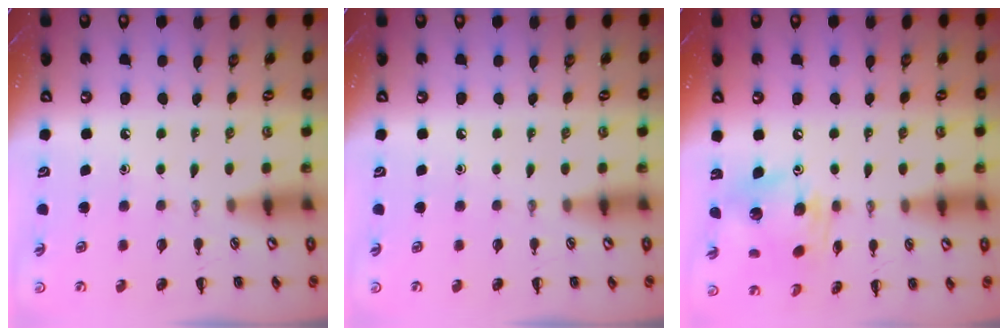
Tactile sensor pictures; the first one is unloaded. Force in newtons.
{"total": 0.0}
{"total": 12.2, "press": 12.1, "slide": 1.2}